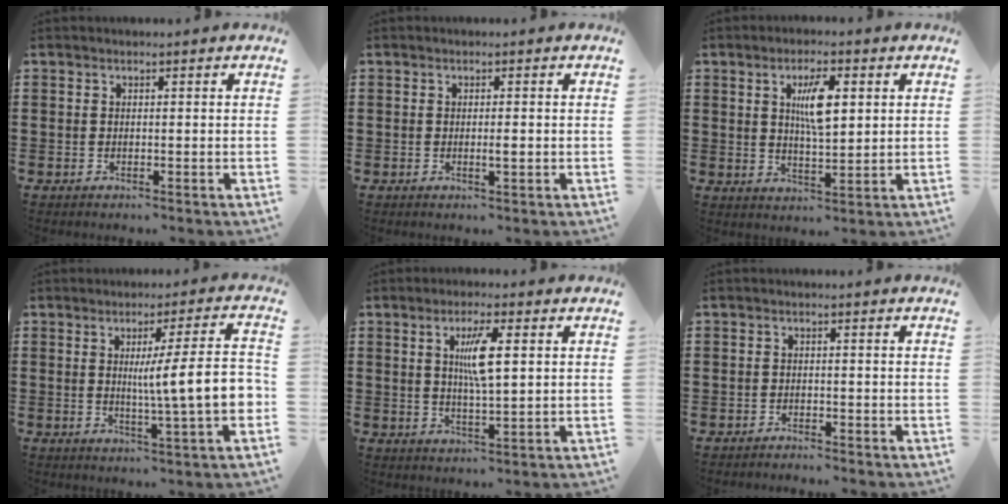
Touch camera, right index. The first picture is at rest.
{"total": 1.5, "force": [-0.2, 0.1, 1.5], "torque": [-0.026, -0.005, -0.004]}
{"total": 6.3, "force": [1.7, 2.0, 5.7], "torque": [-0.102, 0.001, 0.024]}
{"total": 9.9, "force": [-0.3, 0.3, 9.9], "torque": [-0.149, -0.016, -0.014]}
{"total": 5.7, "force": [1.4, 1.1, 5.4], "torque": [-0.101, 0.003, 0.018]}
{"total": 1.2, "force": [-1.2, 0.1, -0.1], "torque": [-0.002, 0.003, -0.027]}